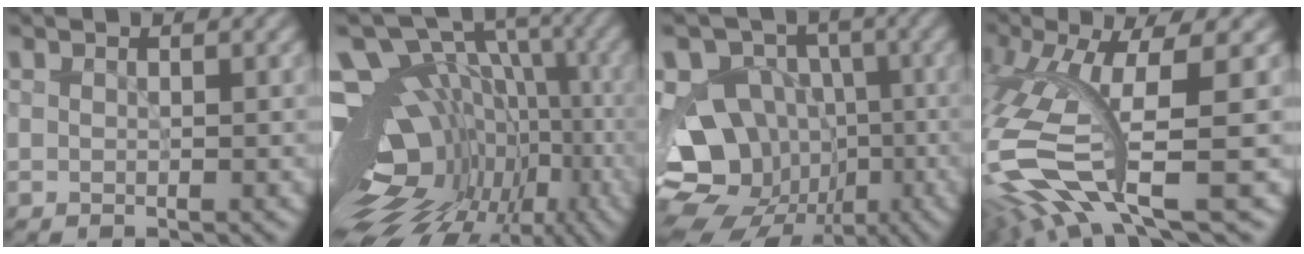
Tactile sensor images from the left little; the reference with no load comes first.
{"total": 17.4, "force": [-4.0, 11.9, 12.1], "torque": [-0.198, 0.021, -0.016]}
{"total": 14.8, "force": [-4.5, 12.6, 6.2], "torque": [-0.097, -0.011, -0.088]}
{"total": 12.6, "force": [-2.7, 3.6, 11.7], "torque": [-0.257, -0.017, -0.037]}